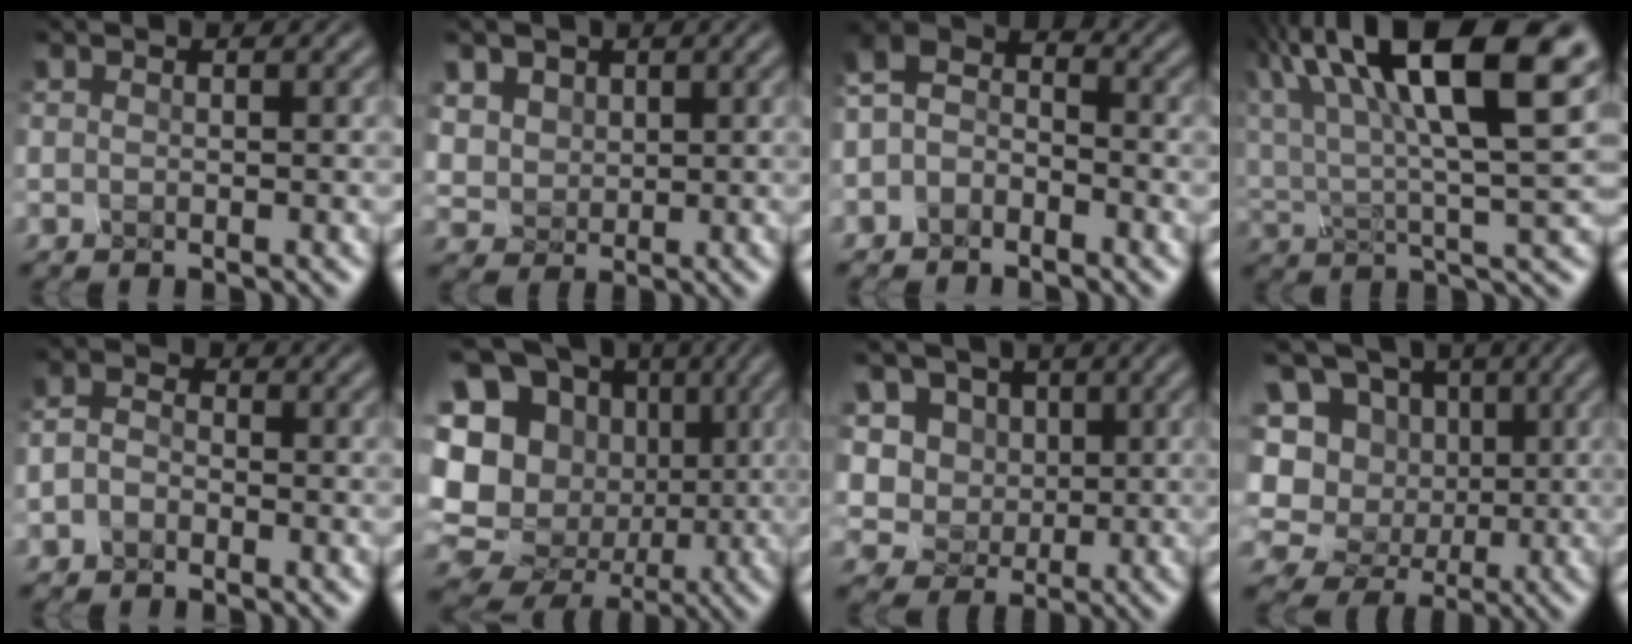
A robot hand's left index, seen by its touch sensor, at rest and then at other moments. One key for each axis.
{"total": 2.9, "fx": 2.3, "fy": 1.8, "fz": 0.0, "tx": -0.037, "ty": 0.004, "tz": 0.060}
{"total": 3.1, "fx": -2.1, "fy": 1.9, "fz": 1.4, "tx": -0.041, "ty": 0.010, "tz": -0.041}
{"total": 14.6, "fx": 6.8, "fy": 4.5, "fz": 12.2, "tx": -0.225, "ty": 0.020, "tz": 0.123}
{"total": 1.0, "fx": -0.9, "fy": 0.5, "fz": -0.3, "tx": -0.009, "ty": 0.005, "tz": -0.015}
{"total": 19.1, "fx": 0.2, "fy": 17.9, "fz": 6.8, "tx": -0.190, "ty": 0.022, "tz": 0.000}
{"total": 6.3, "fx": 3.6, "fy": 4.9, "fz": 1.7, "tx": -0.056, "ty": -0.002, "tz": 0.062}
{"total": 11.8, "fx": 2.5, "fy": 10.8, "fz": 4.0, "tx": -0.129, "ty": 0.034, "tz": 0.038}